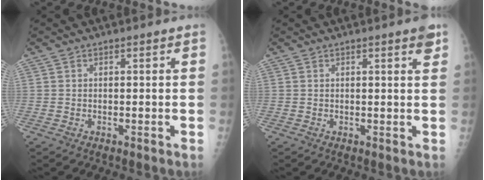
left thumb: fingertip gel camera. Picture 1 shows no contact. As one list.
[{"total": 2.4, "force": [1.5, 0.3, 1.9], "torque": [-0.022, -0.007, 0.017]}]